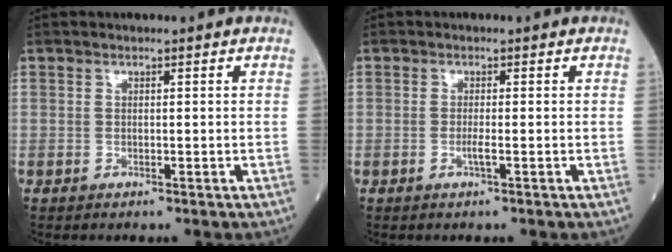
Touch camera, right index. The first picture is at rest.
{"total": 1.2, "force": [-0.4, -0.2, 1.1], "torque": [-0.022, -0.002, -0.009]}